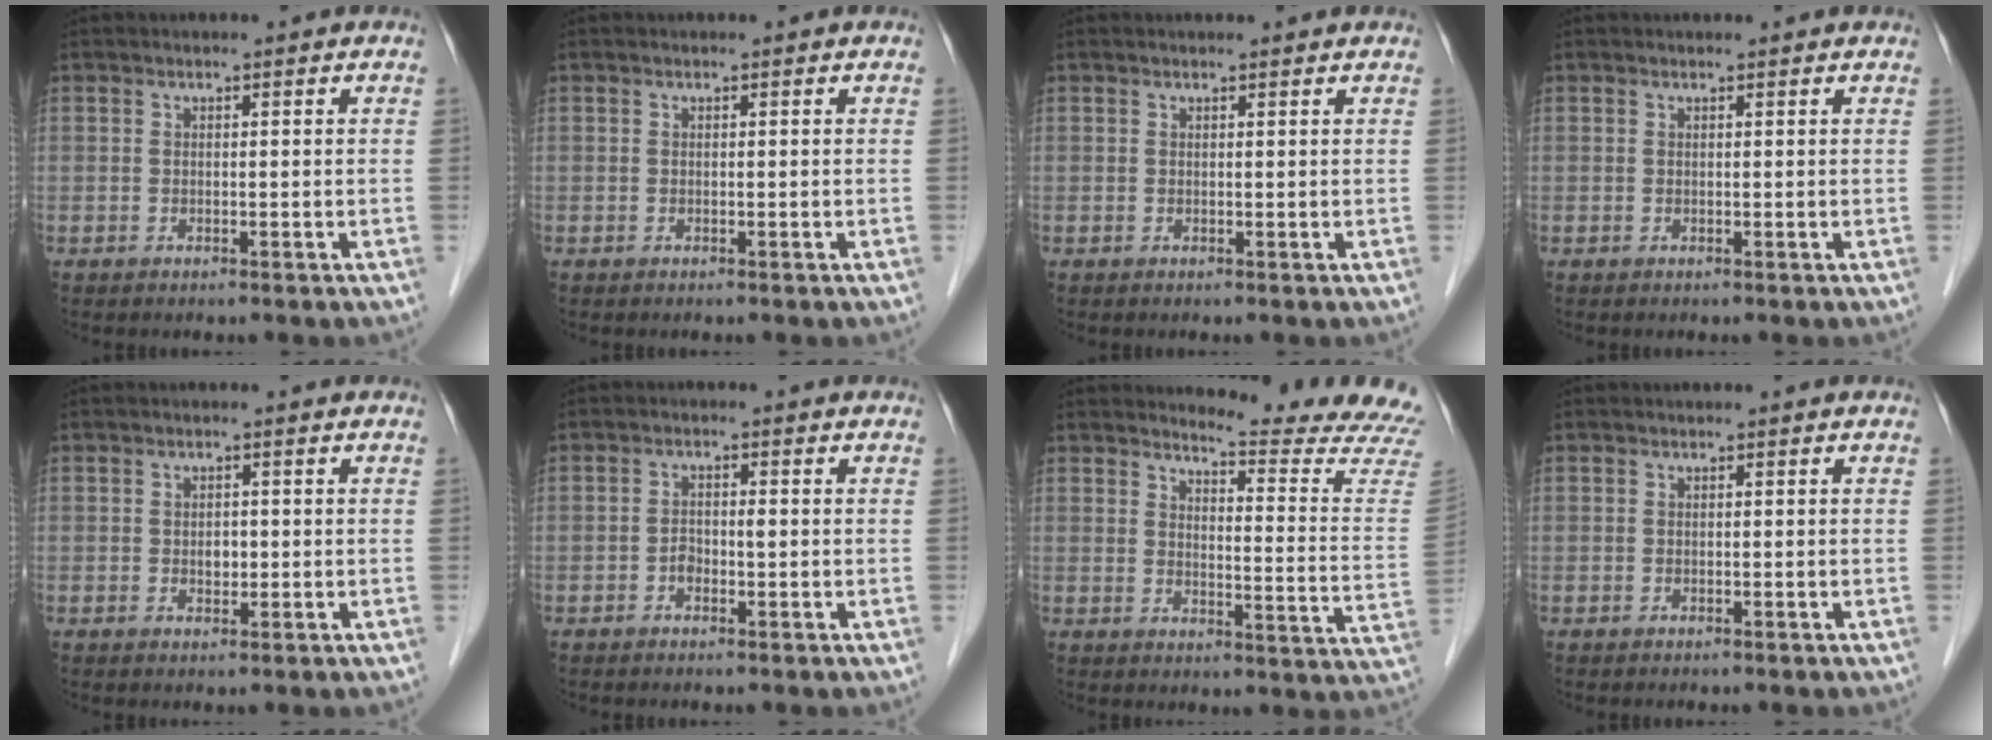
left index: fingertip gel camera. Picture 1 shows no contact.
{"total": 0.0}
{"total": 1.3, "force": [1.2, 0.2, 0.2], "torque": [-0.002, 0.003, 0.017]}
{"total": 1.2, "force": [1.1, 0.3, 0.1], "torque": [-0.003, 0.009, 0.016]}
{"total": 1.7, "force": [-0.2, 1.3, 1.2], "torque": [-0.014, -0.002, -0.001]}
{"total": 2.1, "force": [-0.6, 1.1, 1.6], "torque": [-0.024, 0.007, -0.009]}
{"total": 15.7, "force": [15.5, -1.2, 2.6], "torque": [-0.025, -0.143, 0.164]}
{"total": 0.0}